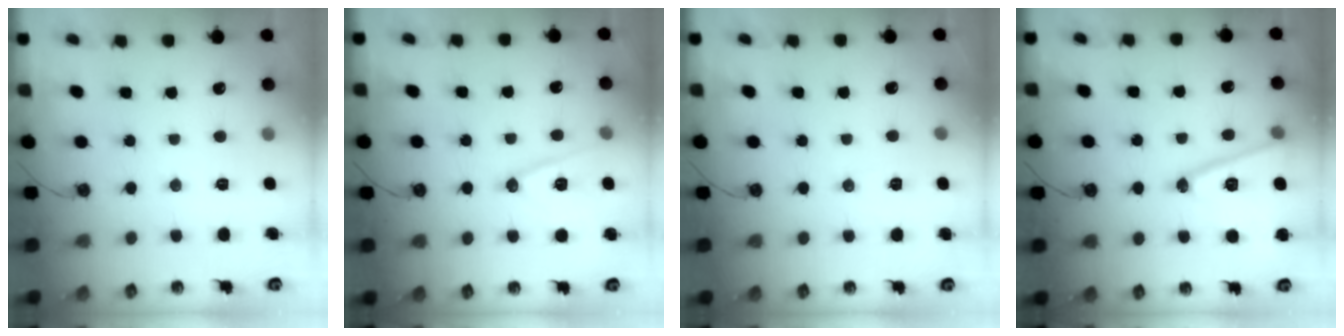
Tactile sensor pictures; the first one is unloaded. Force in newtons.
{"total": 12.1, "press": 11.6, "slide": 3.4}
{"total": 5.9, "press": 4.1, "slide": 4.2}
{"total": 14.6, "press": 14.2, "slide": 3.3}